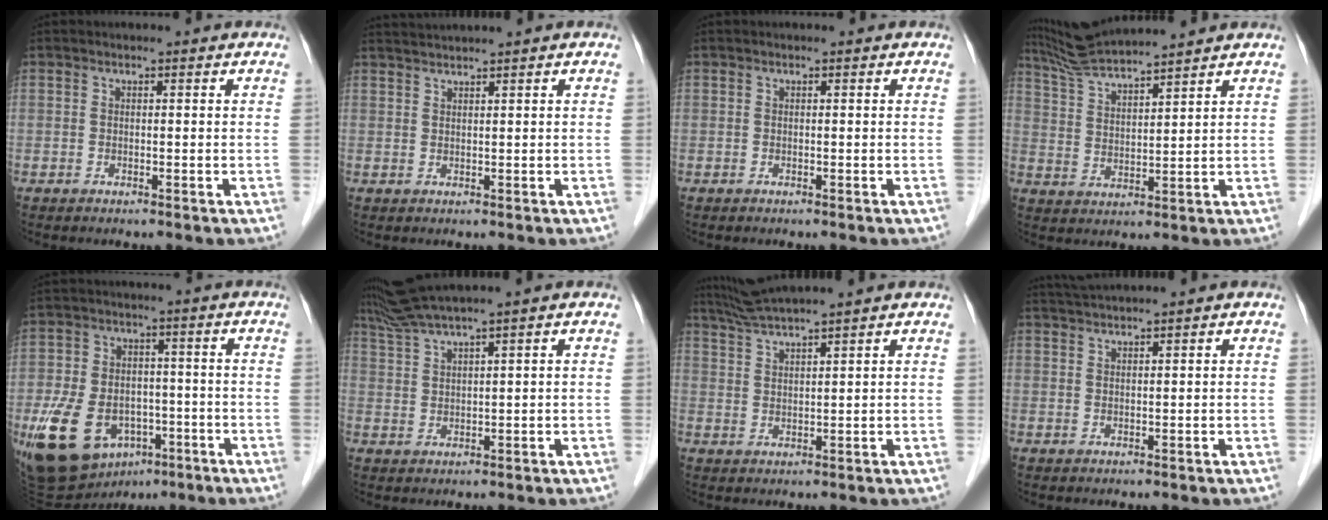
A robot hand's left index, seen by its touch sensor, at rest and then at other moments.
{"total": 2.5, "force": [2.2, -1.0, 0.6], "torque": [-0.014, 0.009, 0.049]}
{"total": 0.0}
{"total": 10.3, "force": [9.5, -0.7, 3.8], "torque": [-0.077, 0.027, 0.174]}
{"total": 15.0, "force": [-6.5, 10.0, 9.1], "torque": [-0.198, 0.001, -0.094]}
{"total": 4.8, "force": [3.9, -1.6, 2.2], "torque": [-0.061, 0.010, 0.089]}
{"total": 6.5, "force": [5.7, -1.5, 2.6], "torque": [-0.053, 0.020, 0.109]}
{"total": 3.1, "force": [2.6, -1.1, 1.1], "torque": [-0.028, 0.012, 0.059]}